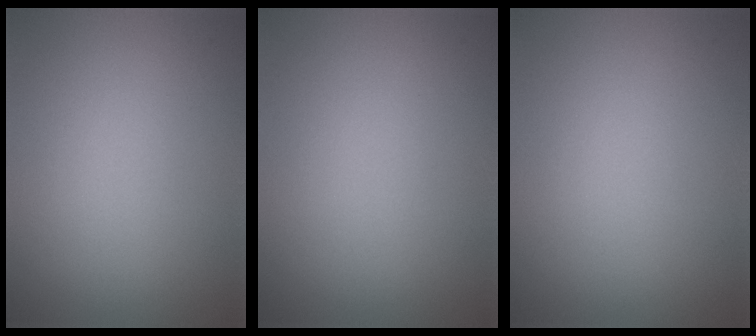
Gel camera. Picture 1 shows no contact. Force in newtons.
{"total": 0.0}
{"total": 0.0}